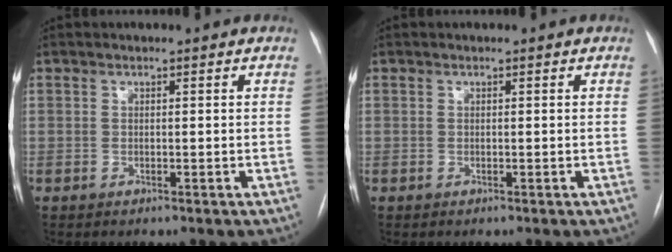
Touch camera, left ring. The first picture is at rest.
{"total": 0.0}